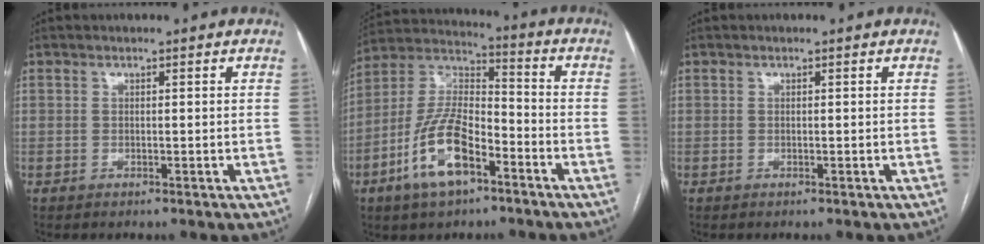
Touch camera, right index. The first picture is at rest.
{"total": 14.0, "force": [-6.7, 5.7, 10.9], "torque": [-0.232, 0.012, -0.121]}
{"total": 0.0}